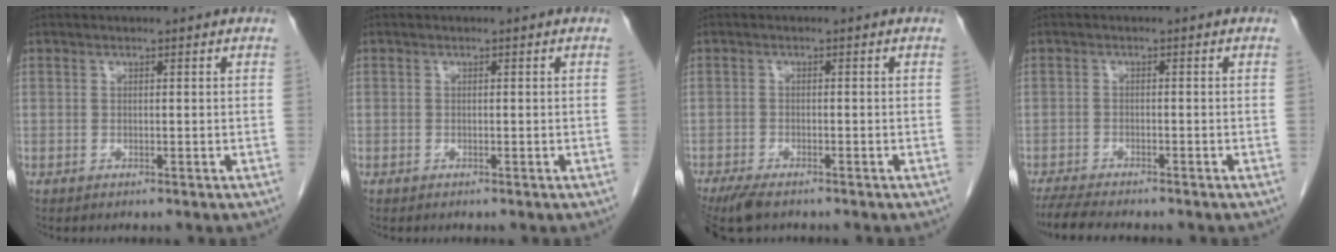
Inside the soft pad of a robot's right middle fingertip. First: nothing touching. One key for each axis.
{"total": 0.0}
{"total": 5.6, "fx": -4.5, "fy": 1.5, "fz": 3.0, "tx": -0.053, "ty": -0.014, "tz": -0.074}
{"total": 6.7, "fx": -5.8, "fy": 0.9, "fz": 3.1, "tx": -0.052, "ty": -0.017, "tz": -0.095}